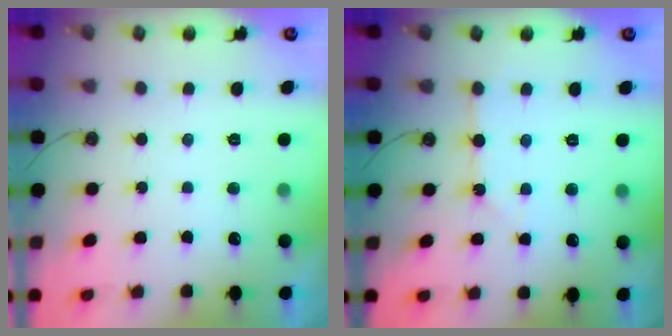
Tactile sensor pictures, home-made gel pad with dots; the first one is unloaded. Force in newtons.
{"total": 2.2, "press": 2.2, "slide": 0.4}